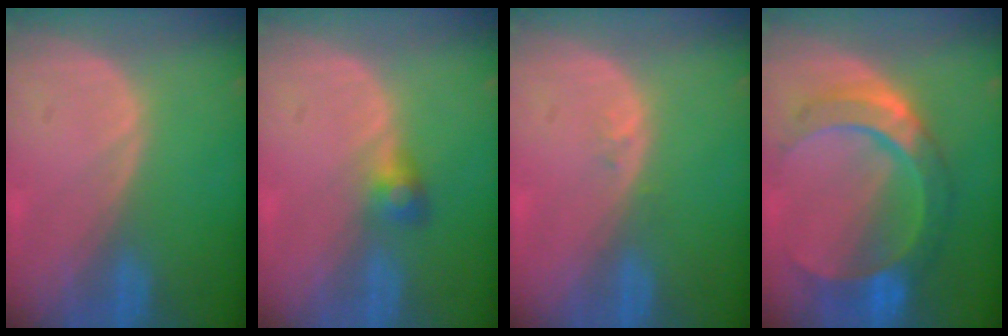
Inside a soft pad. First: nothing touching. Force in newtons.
{"total": 2.5, "press": 2.5, "slide": 0.2}
{"total": 0.8, "press": 0.6, "slide": 0.5}
{"total": 9.5, "press": 9.5, "slide": 0.9}